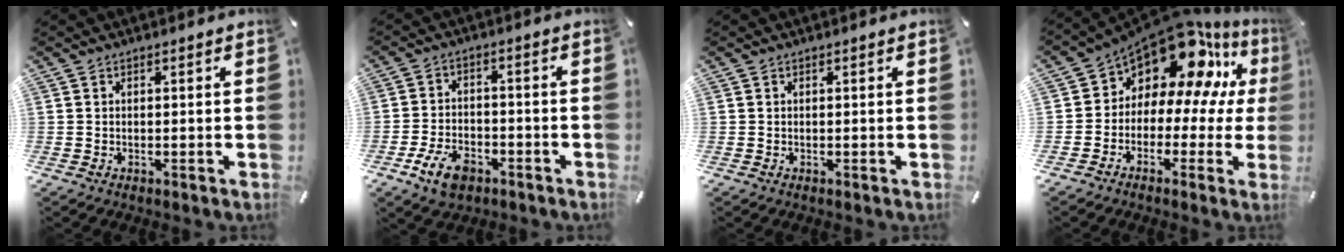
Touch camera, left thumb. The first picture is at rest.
{"total": 8.1, "force": [-4.5, 5.0, 4.6], "torque": [-0.098, 0.019, -0.082]}
{"total": 0.0}
{"total": 13.5, "force": [8.7, 6.9, 7.6], "torque": [-0.142, -0.086, 0.148]}